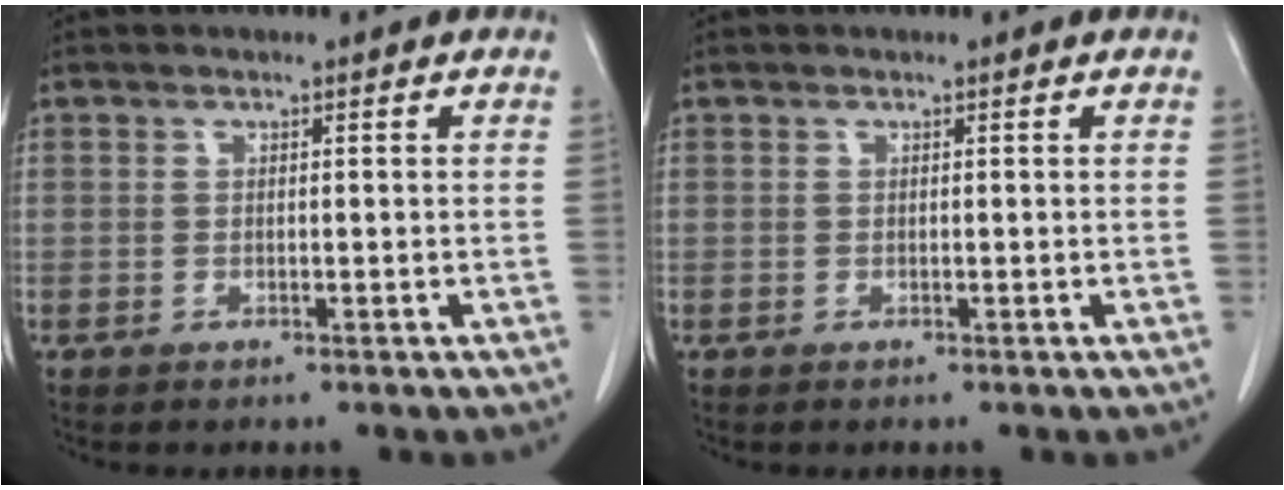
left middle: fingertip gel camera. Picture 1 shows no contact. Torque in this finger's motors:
{"motor_torque": [-0.16, 0.17, -0.10, -0.01]}